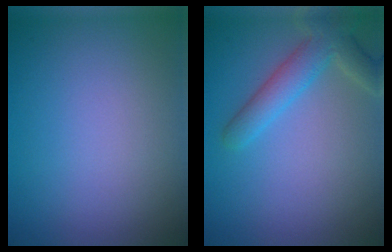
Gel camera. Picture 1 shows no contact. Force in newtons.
{"total": 3.9, "press": 3.9, "slide": 0.3}